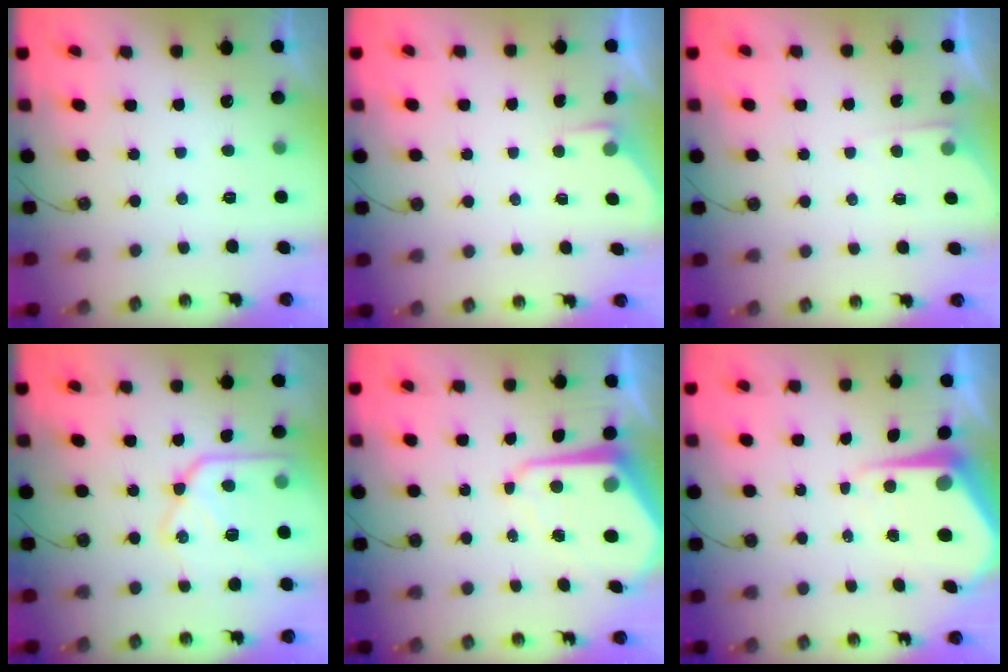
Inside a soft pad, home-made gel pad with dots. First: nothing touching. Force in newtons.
{"total": 1.8, "press": 1.7, "slide": 0.4}
{"total": 2.7, "press": 2.7, "slide": 0.4}
{"total": 16.8, "press": 16.8, "slide": 0.8}
{"total": 10.2, "press": 10.2, "slide": 1.0}
{"total": 7.7, "press": 7.6, "slide": 0.6}